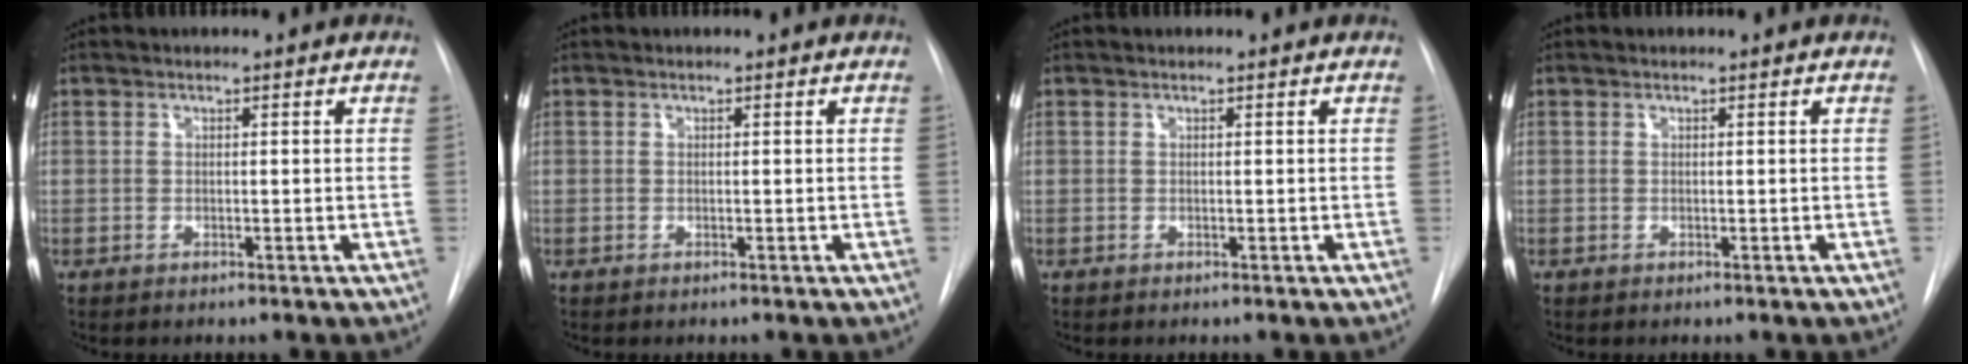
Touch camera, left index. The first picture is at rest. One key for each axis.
{"total": 0.0}
{"total": 0.0}
{"total": 0.0}